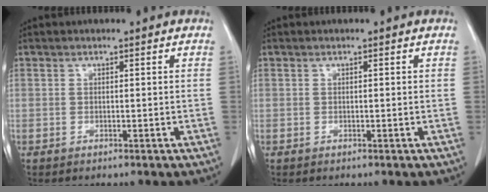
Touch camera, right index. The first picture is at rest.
{"total": 0.0}